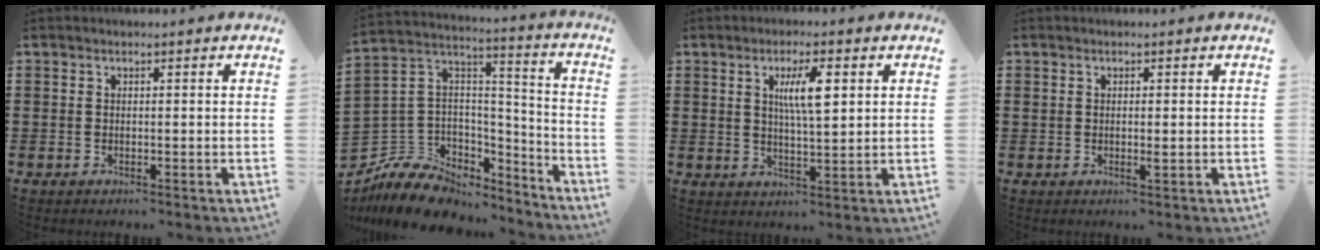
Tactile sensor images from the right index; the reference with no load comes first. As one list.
[{"total": 9.9, "force": [-6.8, 6.5, 2.8], "torque": [-0.085, 0.009, -0.130]}, {"total": 6.4, "force": [2.0, 1.5, 5.9], "torque": [-0.112, 0.008, 0.028]}, {"total": 1.1, "force": [0.1, 0.3, 1.0], "torque": [-0.019, 0.000, 0.001]}]